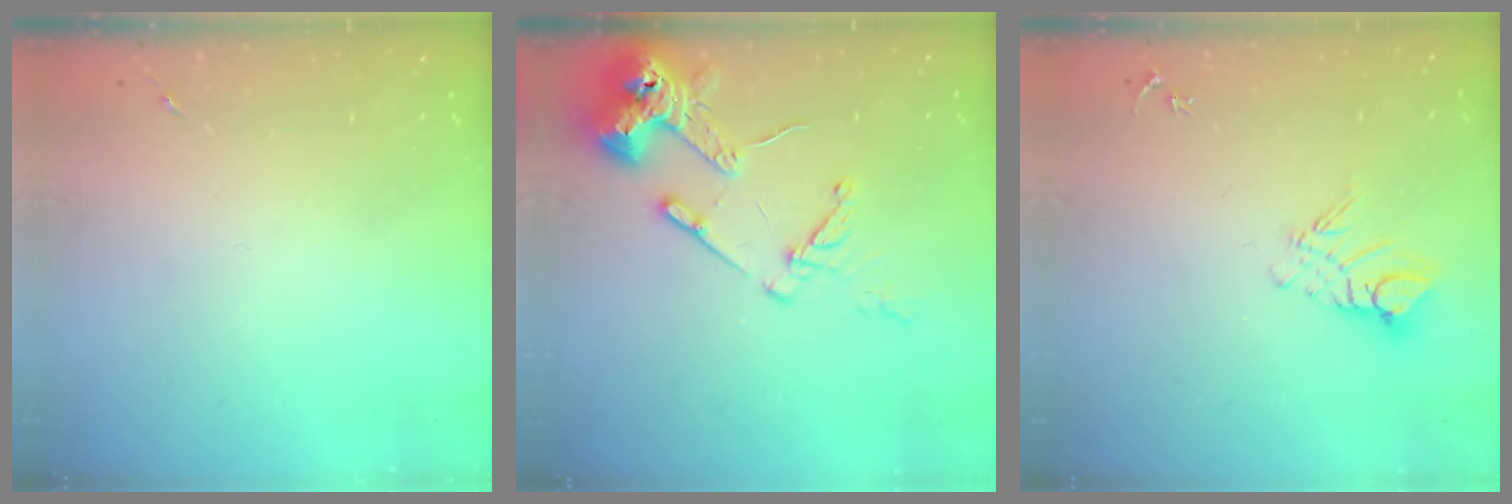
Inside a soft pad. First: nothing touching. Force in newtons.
{"total": 14.1, "press": 13.9, "slide": 2.0}
{"total": 9.1, "press": 9.1, "slide": 0.9}